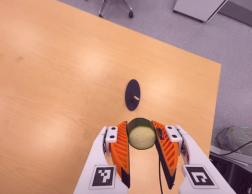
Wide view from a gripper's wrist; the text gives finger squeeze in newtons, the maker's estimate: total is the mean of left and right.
{"total": 13.2, "left": 14.2, "right": 12.2}